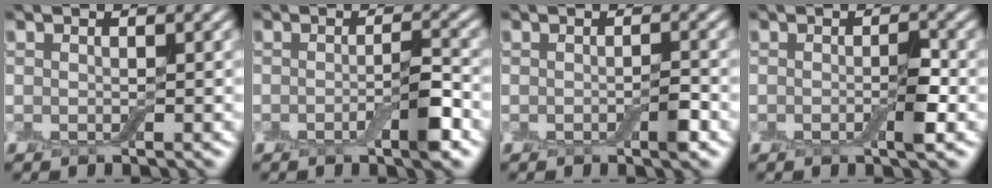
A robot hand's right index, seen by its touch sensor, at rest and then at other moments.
{"total": 2.9, "force": [-1.1, 0.5, 2.7], "torque": [-0.041, 0.001, -0.021]}
{"total": 1.4, "force": [-0.5, 0.2, 1.2], "torque": [-0.018, -0.002, -0.009]}
{"total": 1.8, "force": [-0.5, 0.3, 1.7], "torque": [-0.028, -0.002, -0.011]}